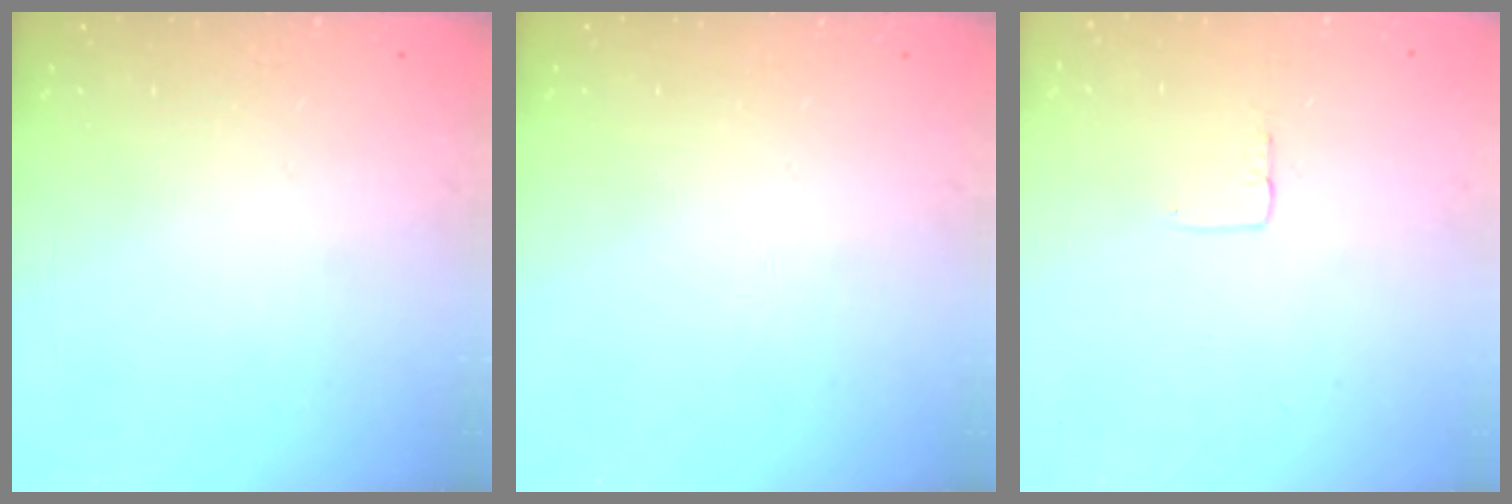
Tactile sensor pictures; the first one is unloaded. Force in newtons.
{"total": 0.0}
{"total": 2.7, "press": 2.7, "slide": 0.1}